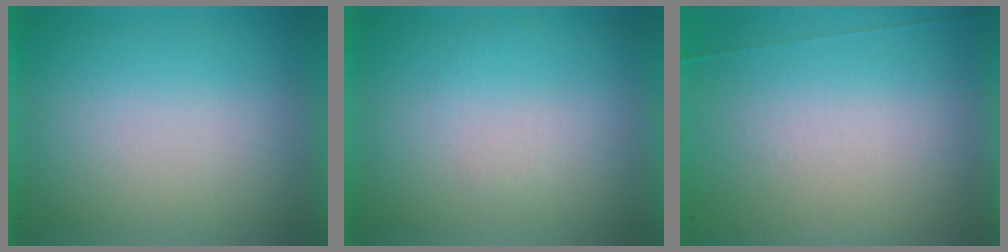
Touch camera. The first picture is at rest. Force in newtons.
{"total": 1.2}
{"total": 7.1}